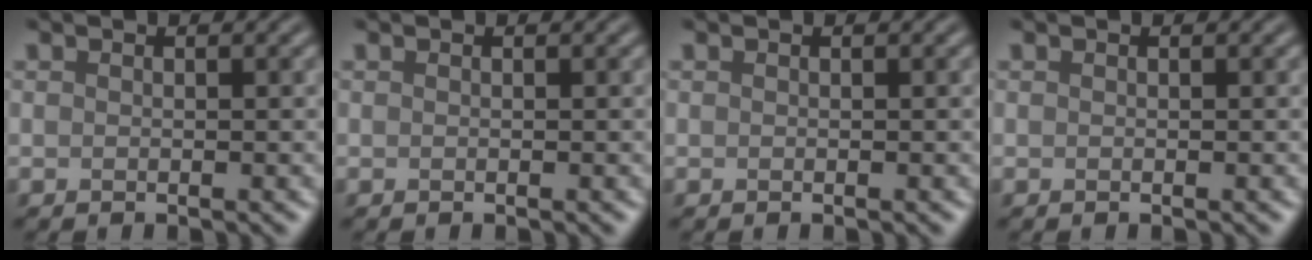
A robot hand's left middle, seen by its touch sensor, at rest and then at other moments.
{"total": 0.0}
{"total": 0.0}
{"total": 0.0}